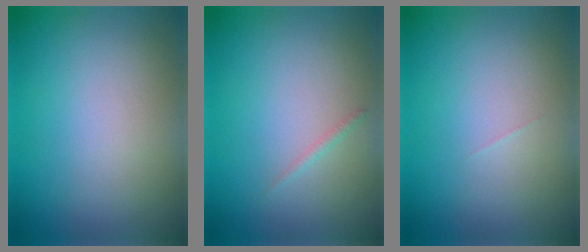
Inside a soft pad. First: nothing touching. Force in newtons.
{"total": 0.5, "press": 0.5, "slide": 0.0}
{"total": 0.0}